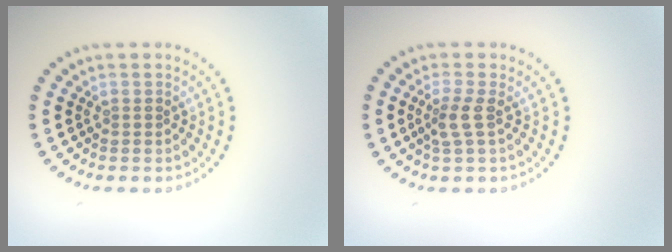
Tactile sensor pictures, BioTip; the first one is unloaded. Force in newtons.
{"total": 1.9, "press": 1.5, "slide": 1.2}